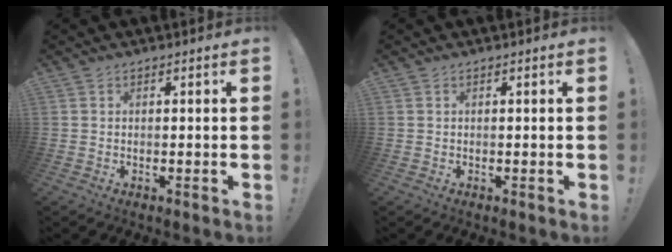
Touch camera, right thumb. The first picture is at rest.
{"total": 0.0}